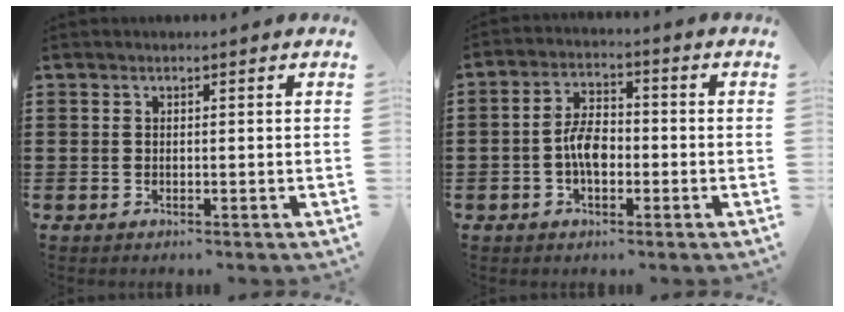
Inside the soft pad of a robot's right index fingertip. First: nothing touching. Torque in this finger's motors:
{"motor_torque": [1.69, 0.45, 0.52, 0.13]}